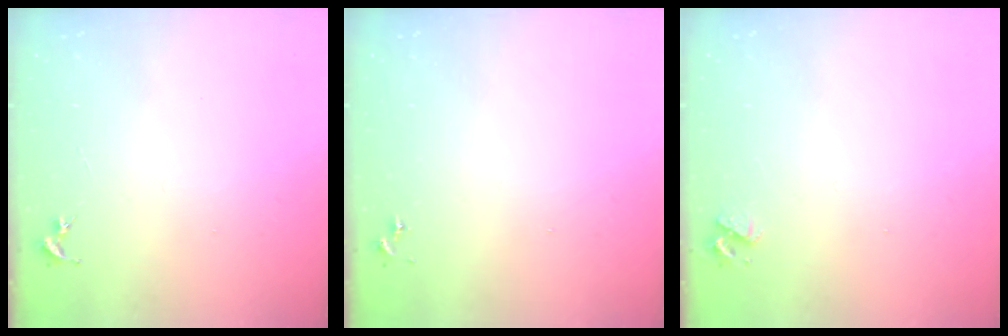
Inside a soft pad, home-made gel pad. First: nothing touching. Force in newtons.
{"total": 0.0}
{"total": 3.3, "press": 3.3, "slide": 0.5}